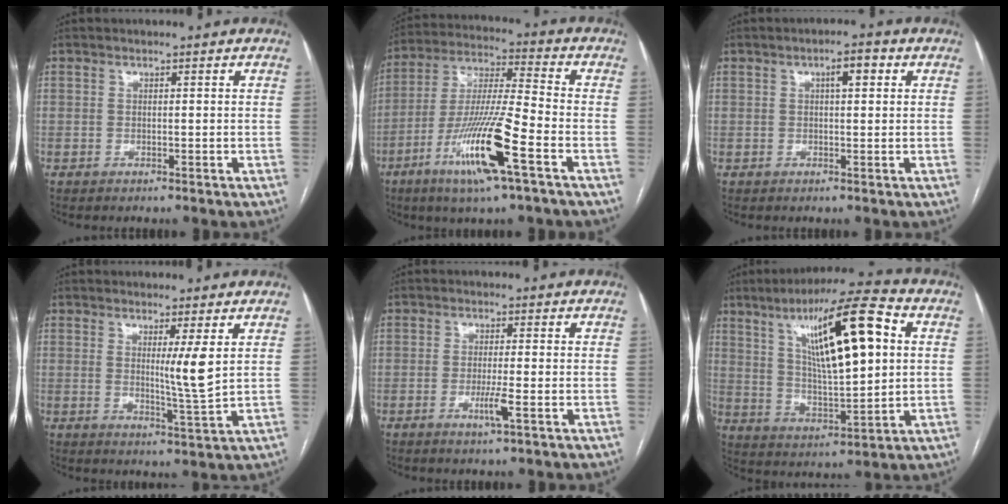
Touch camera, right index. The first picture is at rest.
{"total": 15.5, "force": [-7.0, 0.5, 13.8], "torque": [-0.276, -0.017, -0.129]}
{"total": 3.1, "force": [1.0, 0.8, 2.8], "torque": [-0.044, 0.010, 0.013]}
{"total": 5.1, "force": [1.5, -0.6, 4.8], "torque": [-0.081, -0.020, 0.027]}
{"total": 3.2, "force": [-1.2, -0.2, 2.9], "torque": [-0.056, -0.007, -0.023]}
{"total": 17.3, "force": [5.7, 3.1, 16.1], "torque": [-0.271, 0.019, 0.096]}